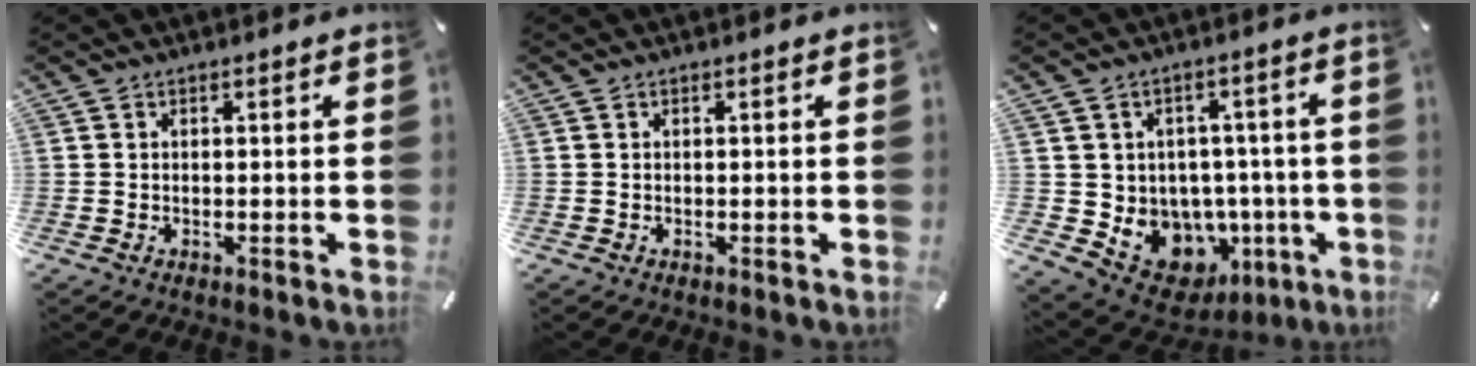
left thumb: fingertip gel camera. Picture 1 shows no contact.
{"total": 0.0}
{"total": 9.6, "force": [-2.4, 8.8, 3.1], "torque": [-0.034, -0.004, -0.021]}